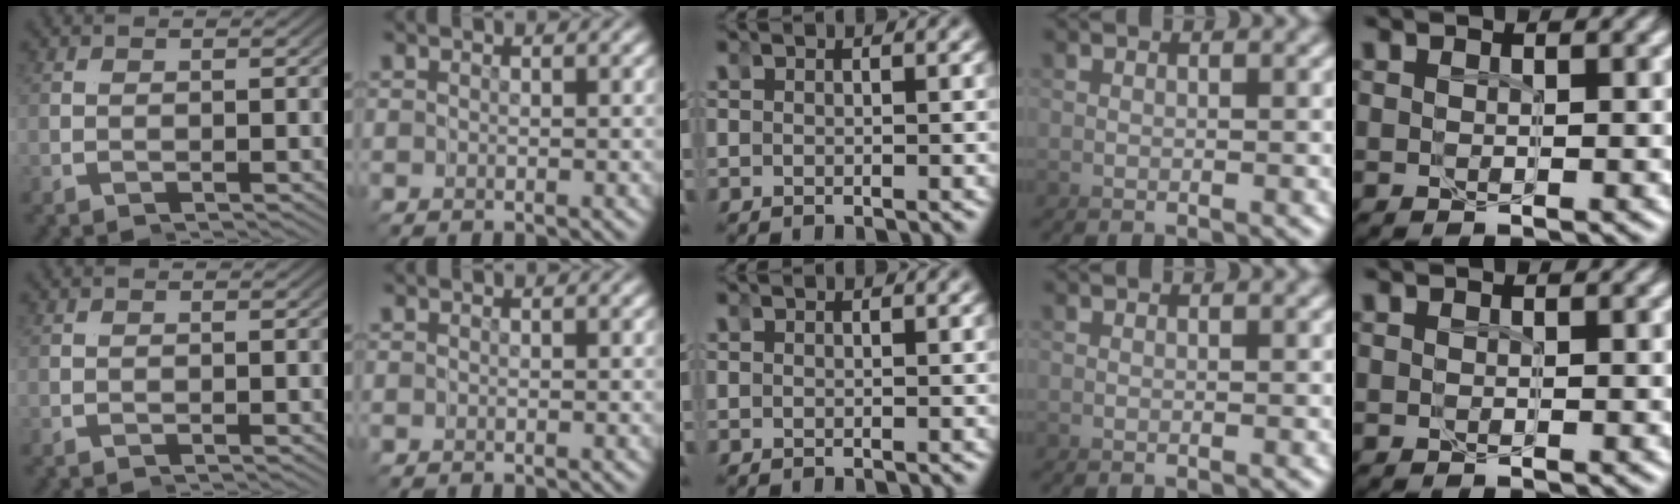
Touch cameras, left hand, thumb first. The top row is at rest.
{}